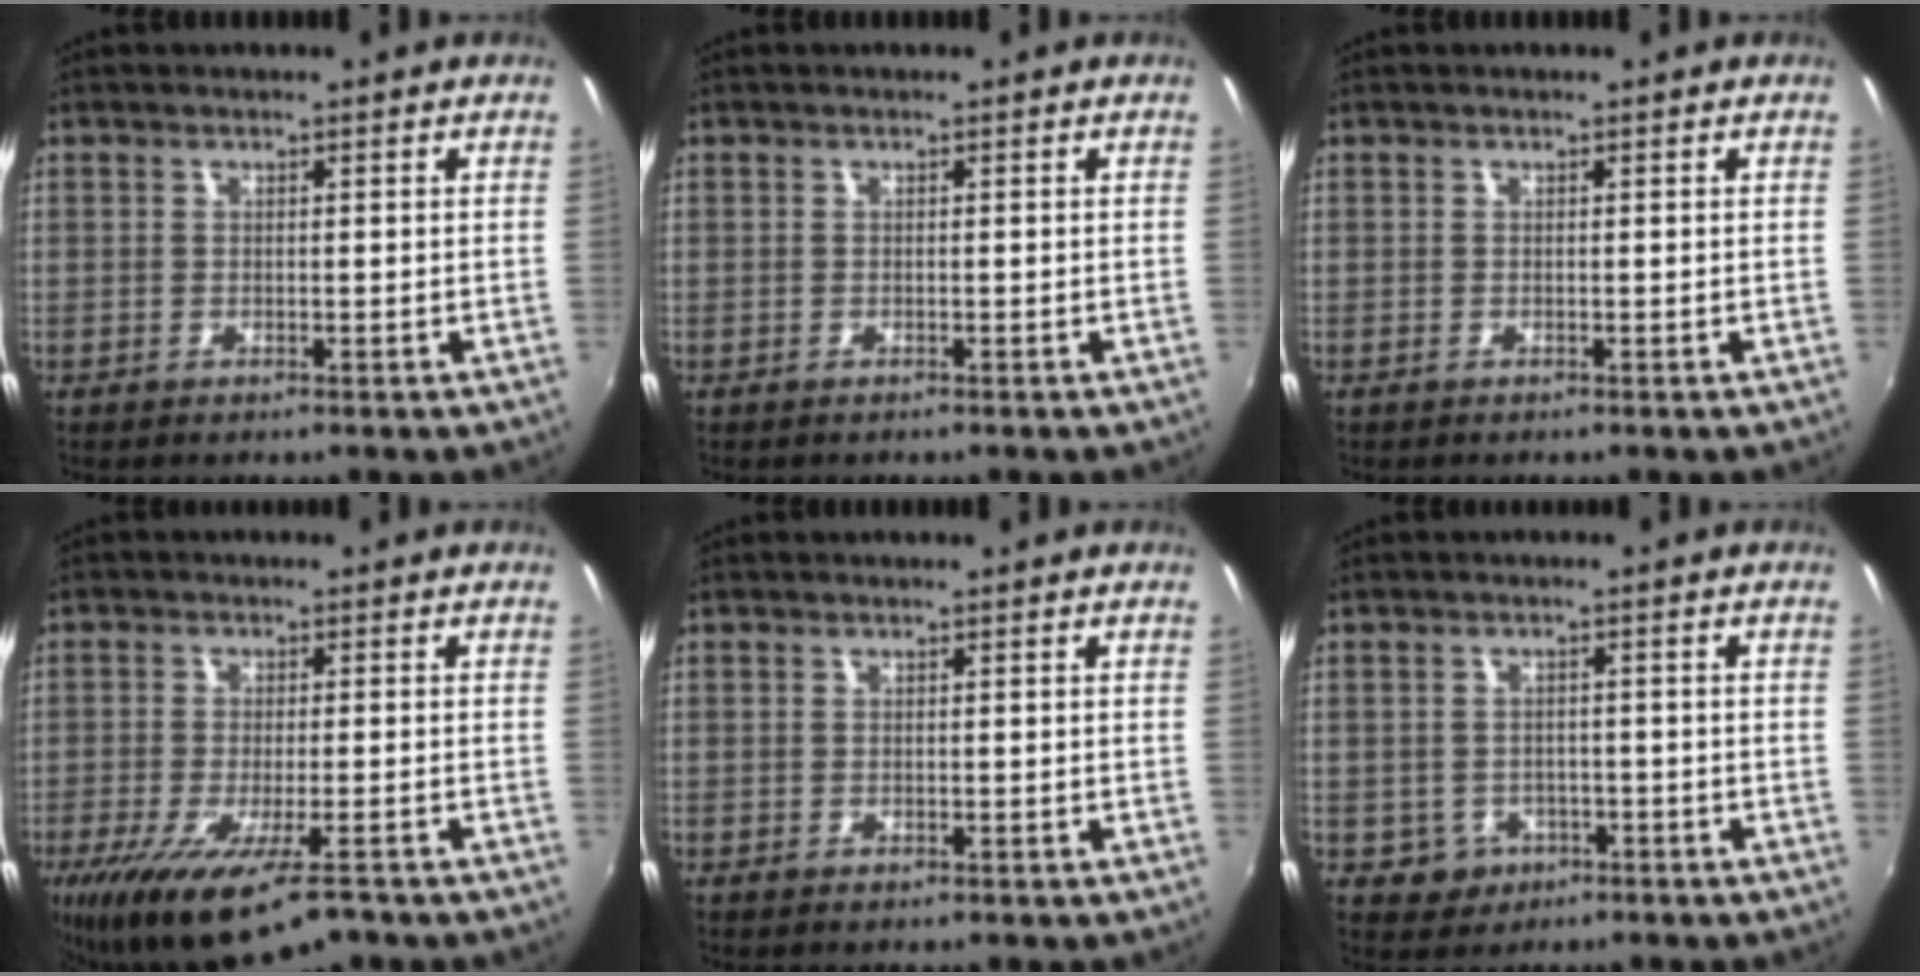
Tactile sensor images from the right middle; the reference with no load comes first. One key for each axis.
{"total": 0.0}
{"total": 0.0}
{"total": 13.5, "fx": -8.9, "fy": 3.6, "fz": 9.5, "tx": -0.192, "ty": -0.048, "tz": -0.149}
{"total": 0.0}
{"total": 5.4, "fx": -1.9, "fy": 4.9, "fz": 1.3, "tx": -0.041, "ty": 0.005, "tz": -0.017}